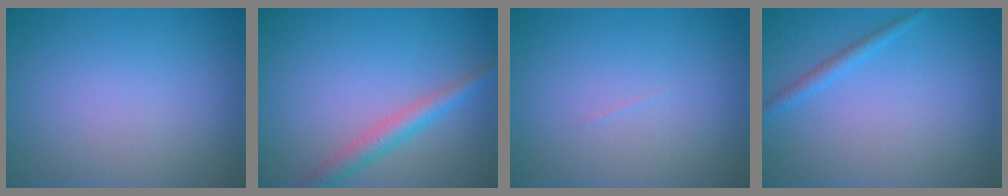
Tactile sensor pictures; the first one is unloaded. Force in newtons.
{"total": 2.9, "press": 2.9, "slide": 0.1}
{"total": 0.0}
{"total": 1.3, "press": 1.3, "slide": 0.1}